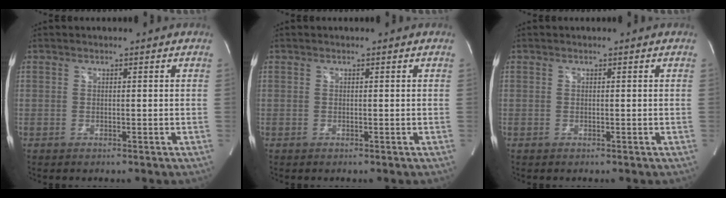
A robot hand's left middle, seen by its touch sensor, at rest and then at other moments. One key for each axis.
{"total": 0.0}
{"total": 0.0}